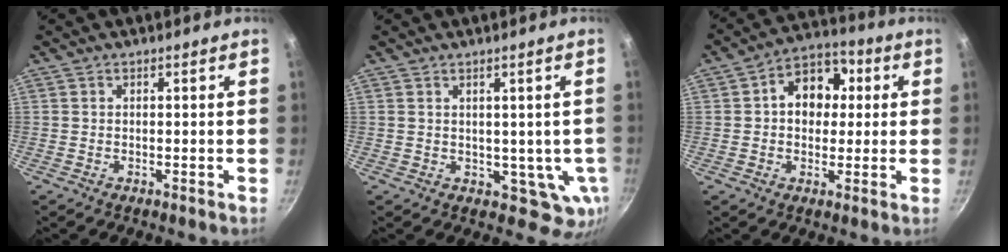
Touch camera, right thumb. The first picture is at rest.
{"total": 6.1, "force": [0.5, 4.2, 4.4], "torque": [-0.040, -0.009, 0.016]}
{"total": 11.0, "force": [1.7, 8.5, 6.8], "torque": [-0.051, 0.020, 0.010]}